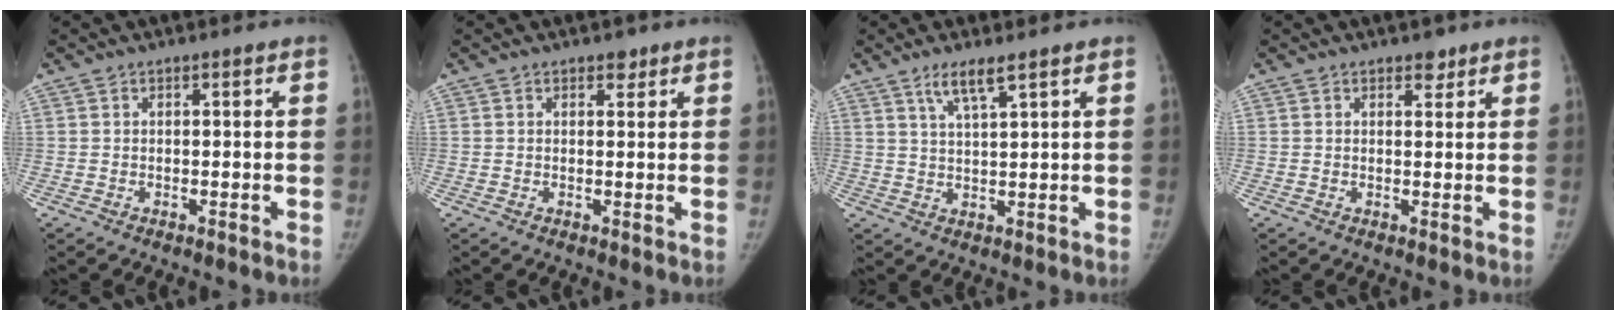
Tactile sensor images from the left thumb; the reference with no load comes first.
{"total": 1.5, "force": [1.0, 0.9, 0.5], "torque": [0.003, -0.005, 0.012]}
{"total": 4.5, "force": [3.0, 0.4, 3.3], "torque": [-0.066, -0.015, 0.061]}
{"total": 2.0, "force": [1.4, 1.1, 0.7], "torque": [0.004, -0.008, 0.018]}